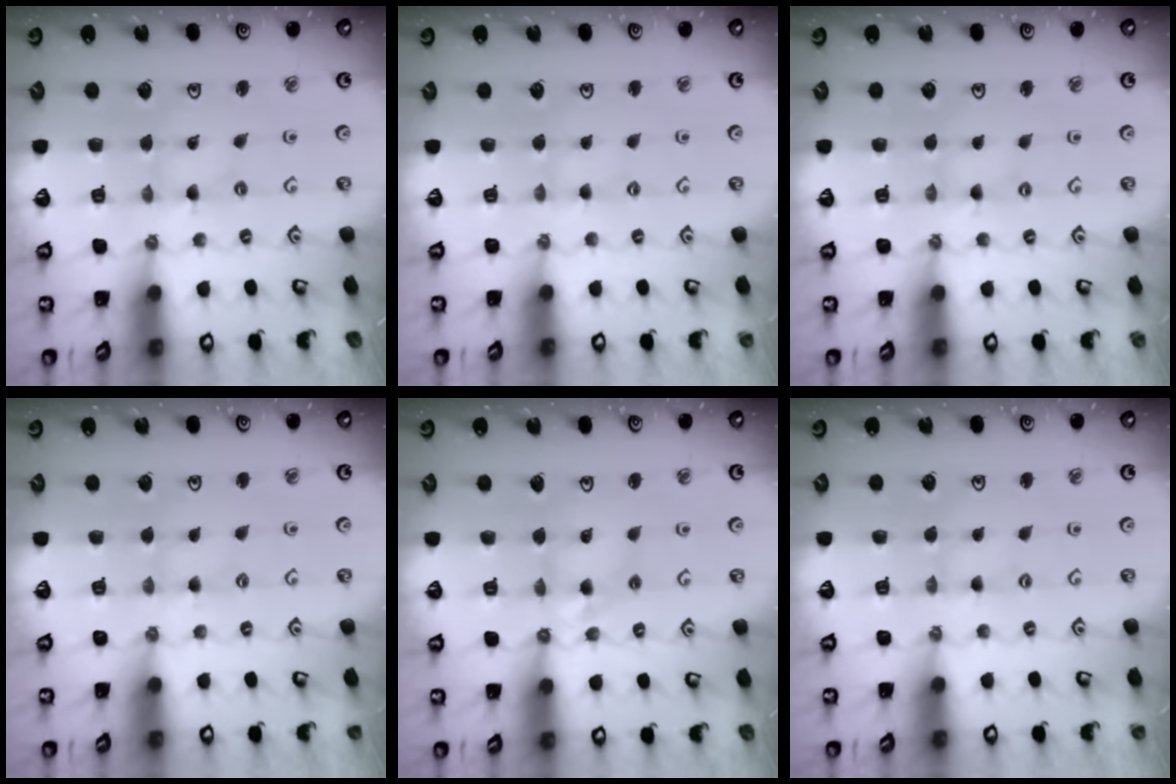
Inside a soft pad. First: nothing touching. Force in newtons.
{"total": 1.0, "press": 1.0, "slide": 0.2}
{"total": 0.0}
{"total": 1.3, "press": 1.2, "slide": 0.3}
{"total": 7.7, "press": 7.7, "slide": 0.7}
{"total": 0.0}